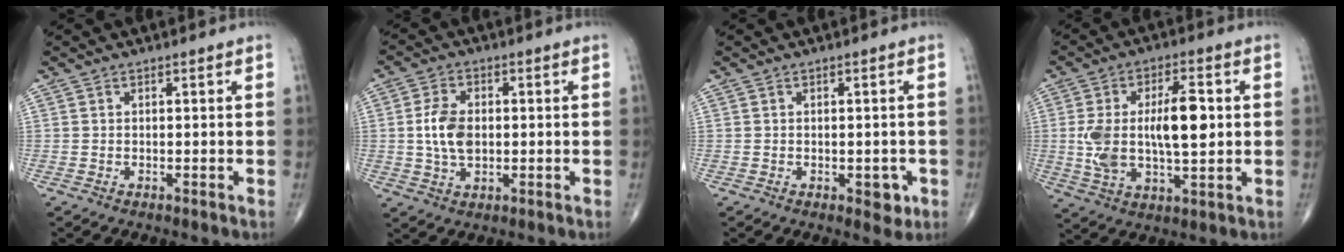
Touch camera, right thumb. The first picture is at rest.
{"total": 7.1, "force": [0.1, 4.5, 5.5], "torque": [-0.100, 0.003, 0.002]}
{"total": 3.2, "force": [-1.0, 1.9, 2.4], "torque": [-0.008, 0.001, -0.009]}
{"total": 14.7, "force": [1.2, 6.5, 13.1], "torque": [-0.238, 0.009, 0.027]}